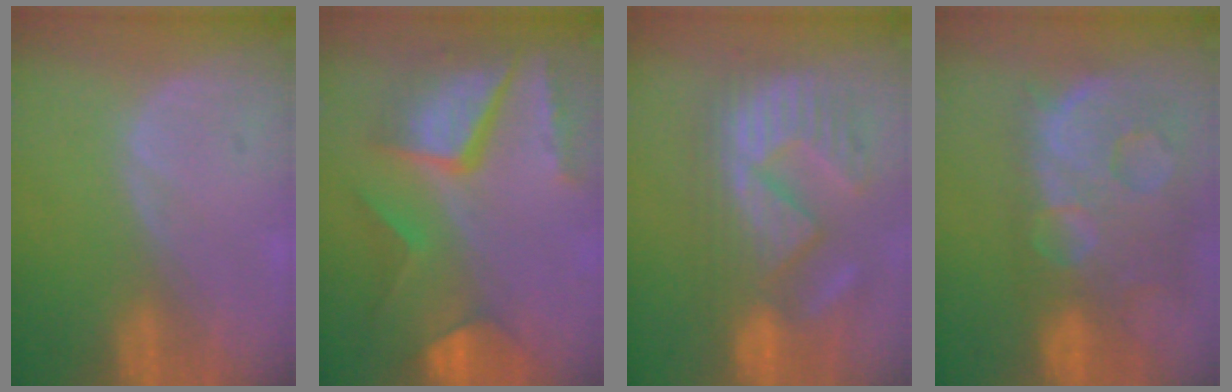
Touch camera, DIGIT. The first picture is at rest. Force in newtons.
{"total": 11.2, "press": 9.3, "slide": 6.3}
{"total": 11.3, "press": 10.9, "slide": 3.2}
{"total": 13.9, "press": 11.3, "slide": 8.1}